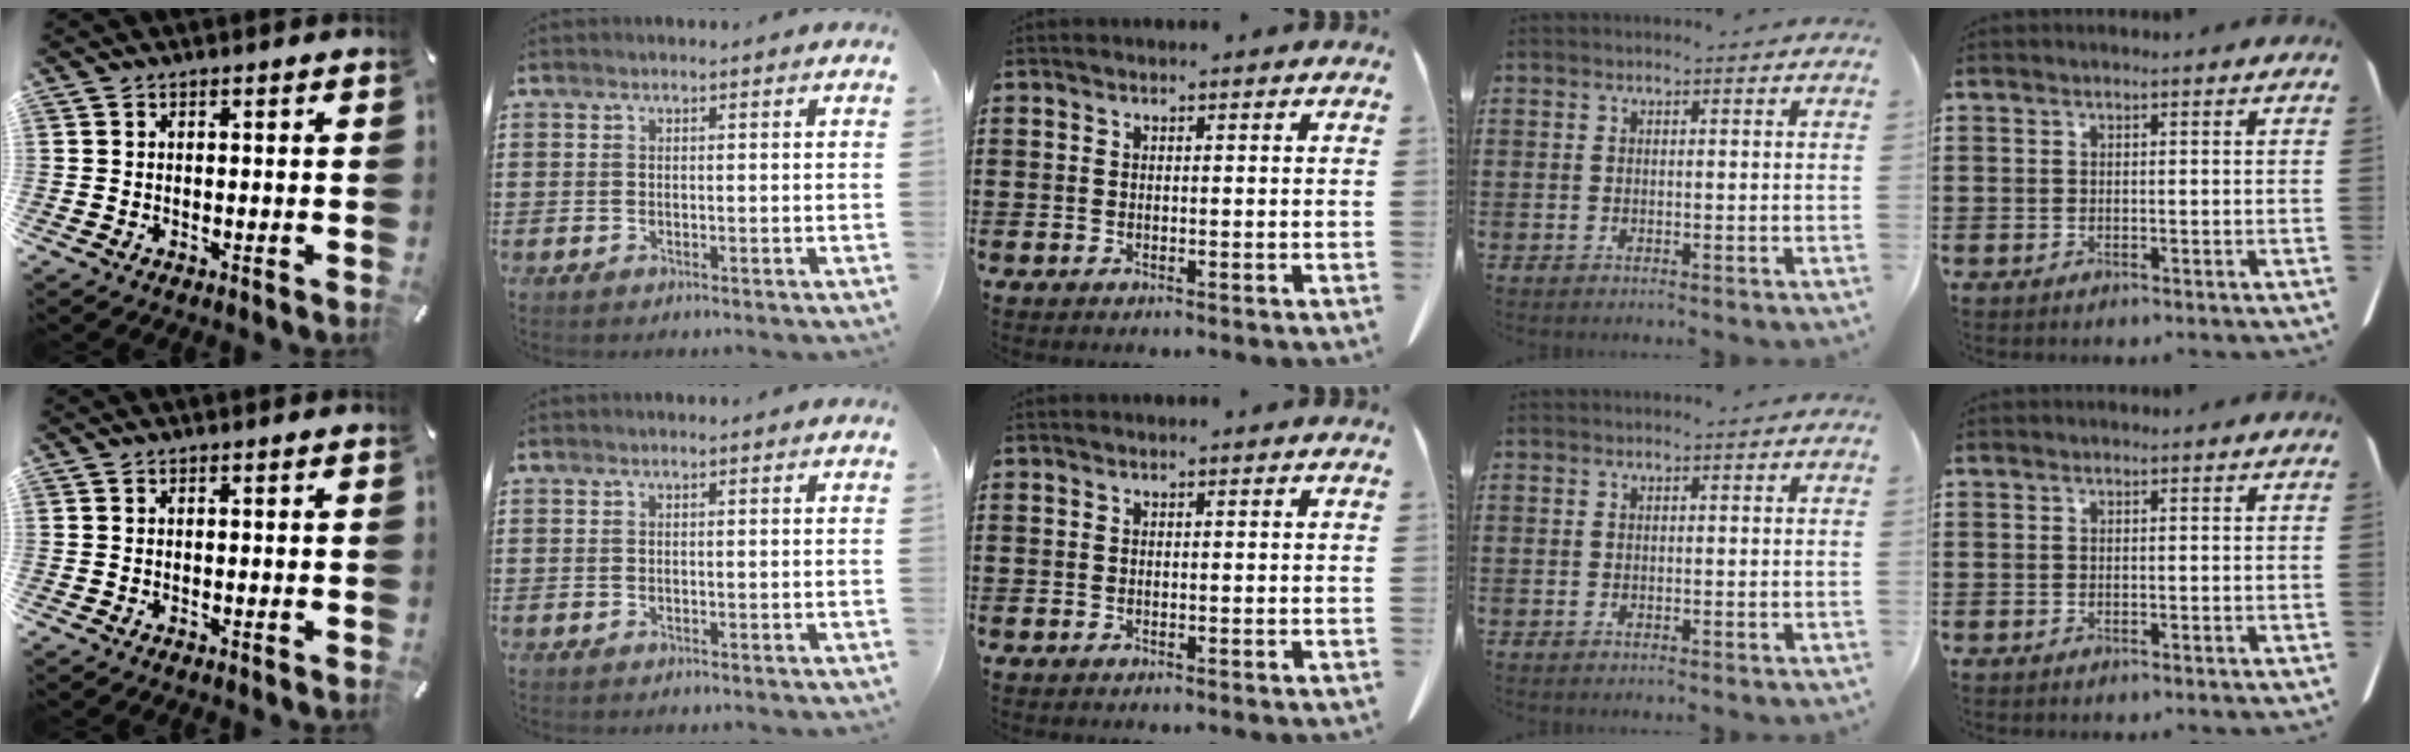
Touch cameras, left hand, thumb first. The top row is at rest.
{}